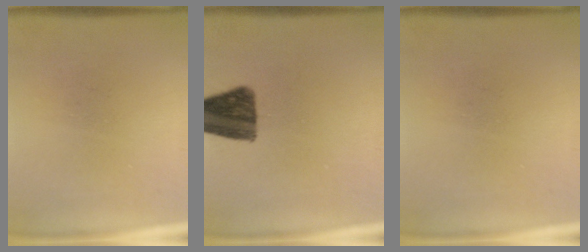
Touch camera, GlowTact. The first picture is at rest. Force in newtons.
{"total": 12.1}
{"total": 0.0}